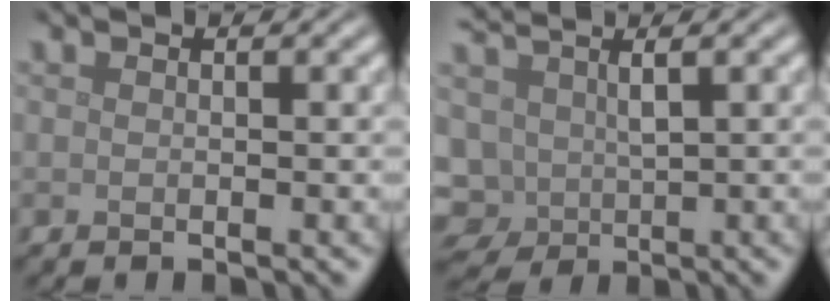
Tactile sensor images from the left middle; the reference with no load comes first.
{"total": 4.4, "force": [0.6, 3.0, 3.1], "torque": [-0.078, -0.002, 0.010]}